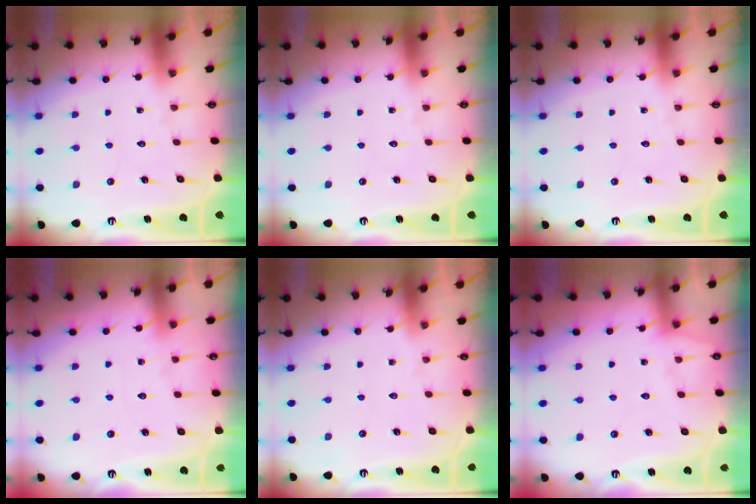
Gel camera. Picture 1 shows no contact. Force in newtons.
{"total": 0.0}
{"total": 0.0}
{"total": 4.4, "press": 4.4, "slide": 0.7}
{"total": 0.0}
{"total": 4.4, "press": 4.3, "slide": 0.5}